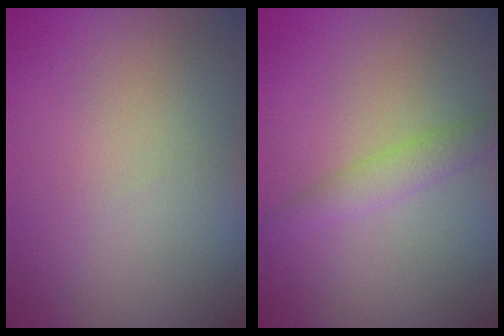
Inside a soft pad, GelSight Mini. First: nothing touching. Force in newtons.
{"total": 2.1, "press": 2.1, "slide": 0.1}